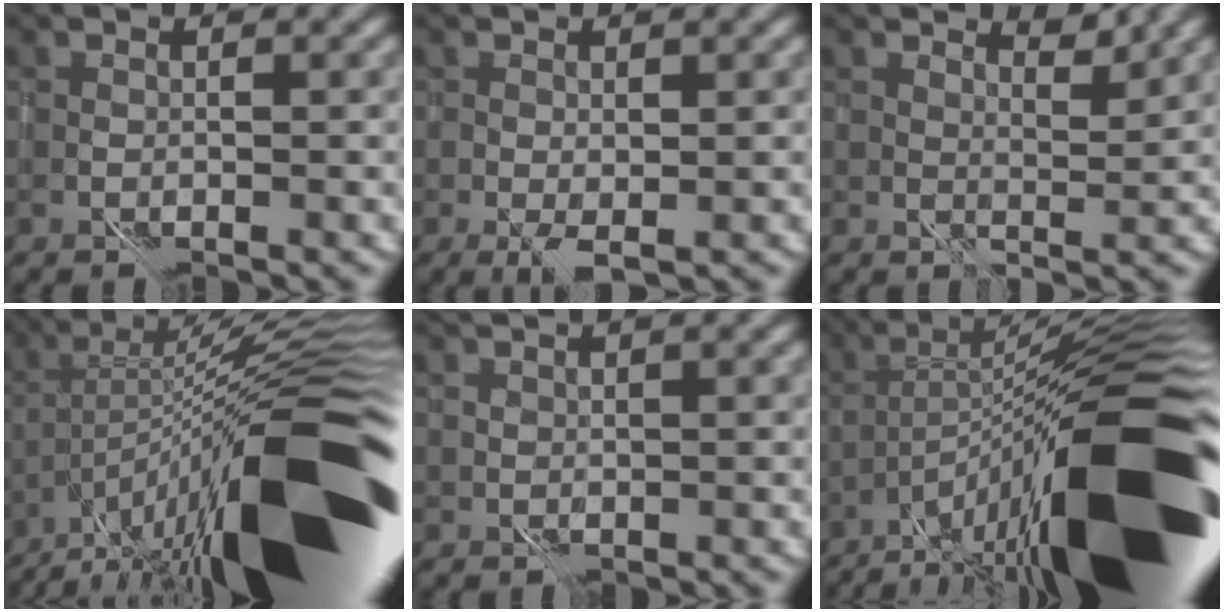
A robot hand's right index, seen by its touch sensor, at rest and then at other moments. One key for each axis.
{"total": 1.5, "fx": 0.3, "fy": 0.3, "fz": 1.4, "tx": -0.028, "ty": 0.001, "tz": 0.007}
{"total": 3.2, "fx": 3.2, "fy": 0.1, "fz": 0.5, "tx": -0.006, "ty": -0.002, "tz": 0.055}
{"total": 17.9, "fx": -6.5, "fy": 4.4, "fz": 16.1, "tx": -0.223, "ty": 0.030, "tz": -0.111}
{"total": 1.1, "fx": 1.0, "fy": 0.3, "fz": 0.5, "tx": -0.008, "ty": 0.005, "tz": 0.021}
{"total": 18.3, "fx": -7.1, "fy": 4.1, "fz": 16.3, "tx": -0.229, "ty": 0.028, "tz": -0.115}